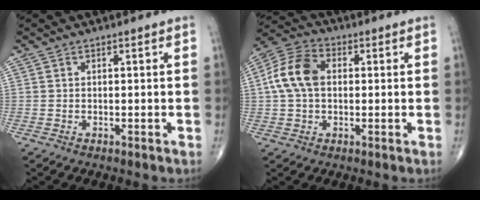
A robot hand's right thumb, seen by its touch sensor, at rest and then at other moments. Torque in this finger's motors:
{"motor_torque": [0.10, 0.54, 0.64, -0.24, 0.06]}